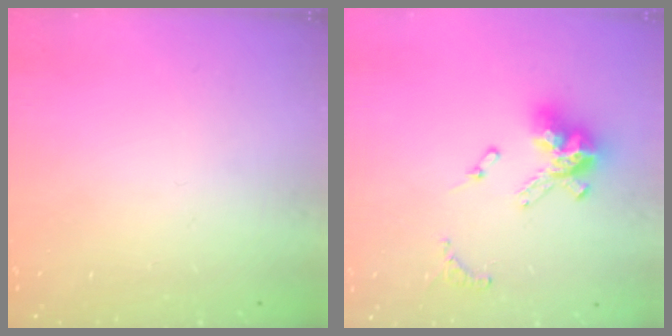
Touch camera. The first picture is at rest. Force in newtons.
{"total": 13.4, "press": 13.4, "slide": 1.3}